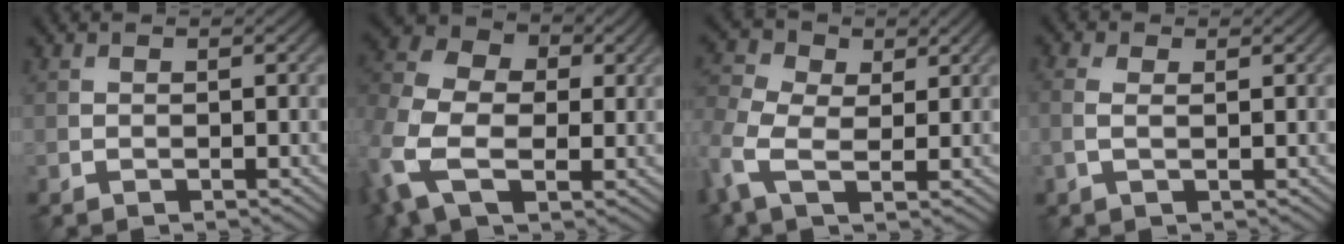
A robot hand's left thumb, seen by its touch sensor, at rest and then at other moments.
{"total": 11.1, "force": [-0.5, 7.8, 7.9], "torque": [-0.218, 0.001, -0.013]}
{"total": 6.9, "force": [0.1, 4.7, 5.1], "torque": [-0.133, 0.010, -0.010]}
{"total": 2.0, "force": [0.2, 0.9, 1.8], "torque": [-0.048, 0.004, 0.001]}